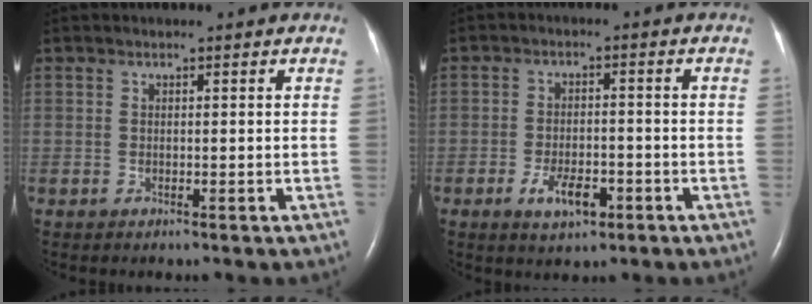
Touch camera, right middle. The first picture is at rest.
{"total": 5.2, "force": [-2.6, 2.3, 3.9], "torque": [-0.073, -0.001, -0.038]}